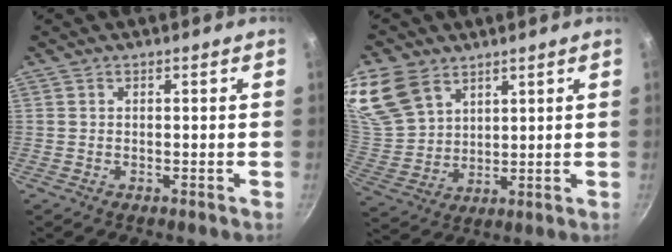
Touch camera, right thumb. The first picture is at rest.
{"total": 14.8, "force": [8.7, 9.9, 6.8], "torque": [-0.134, -0.019, 0.186]}